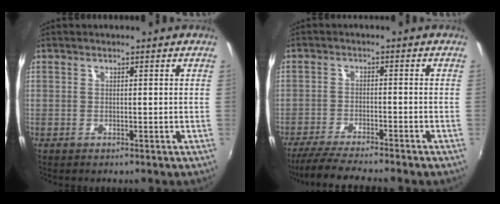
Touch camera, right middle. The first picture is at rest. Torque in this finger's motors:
{"motor_torque": [1.07, -1.07, 0.13, 0.09]}